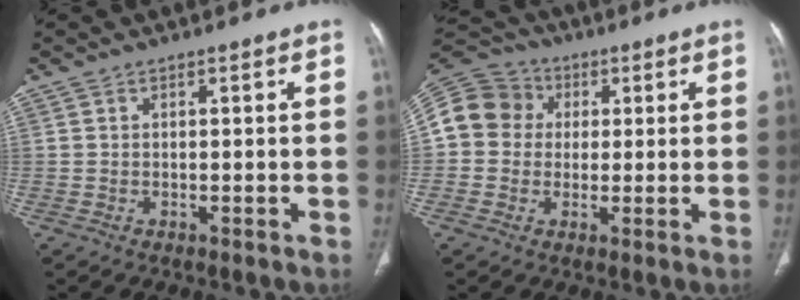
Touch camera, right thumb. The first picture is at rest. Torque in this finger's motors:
{"motor_torque": [1.11, 0.98, 0.30, -0.39, 0.07]}